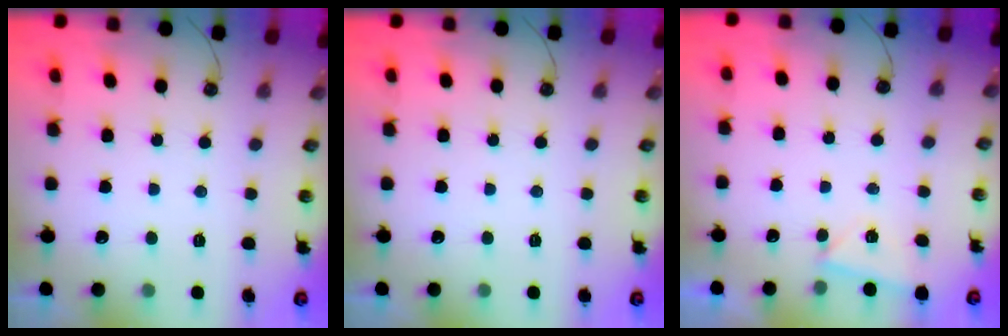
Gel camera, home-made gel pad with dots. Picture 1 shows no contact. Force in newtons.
{"total": 0.0}
{"total": 3.1, "press": 2.7, "slide": 1.6}